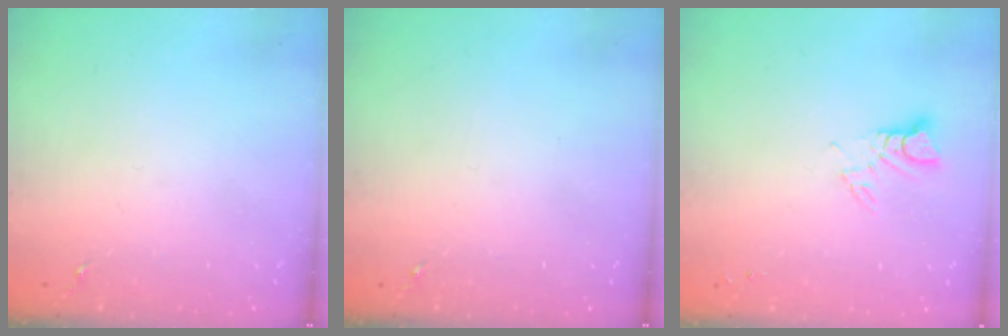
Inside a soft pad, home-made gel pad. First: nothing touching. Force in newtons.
{"total": 0.0}
{"total": 3.8, "press": 3.7, "slide": 0.3}